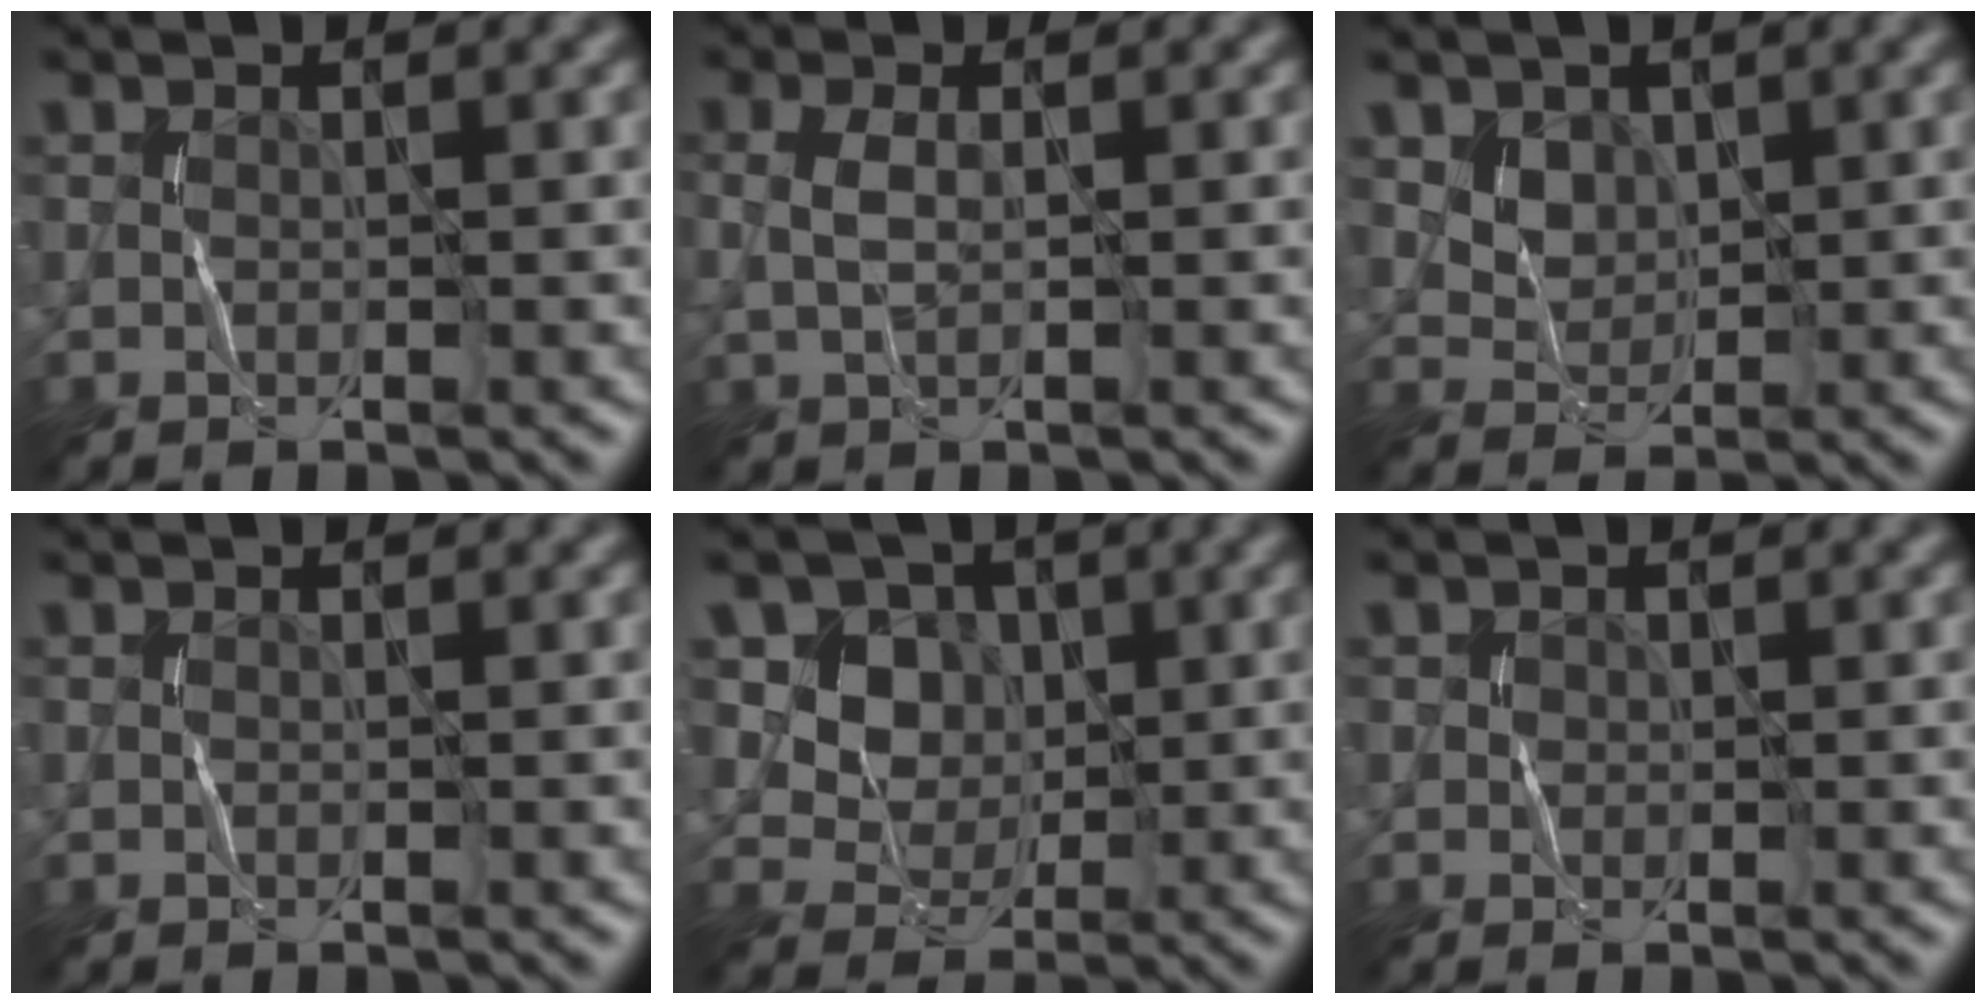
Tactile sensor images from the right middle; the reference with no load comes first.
{"total": 1.7, "force": [0.1, 0.6, 1.6], "torque": [-0.039, 0.003, 0.002]}
{"total": 3.3, "force": [1.7, 2.4, 1.4], "torque": [-0.043, -0.012, 0.058]}
{"total": 0.0}
{"total": 7.2, "force": [2.7, 6.0, 2.9], "torque": [-0.061, -0.003, 0.052]}
{"total": 0.7, "force": [0.1, 0.7, 0.1], "torque": [0.005, 0.000, -0.001]}